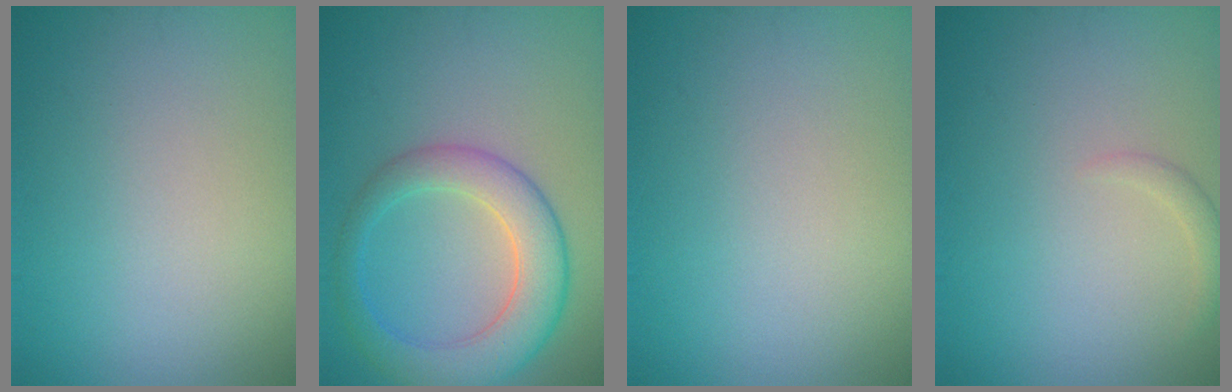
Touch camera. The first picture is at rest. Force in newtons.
{"total": 5.6, "press": 5.6, "slide": 0.2}
{"total": 0.0}
{"total": 1.0, "press": 0.9, "slide": 0.1}